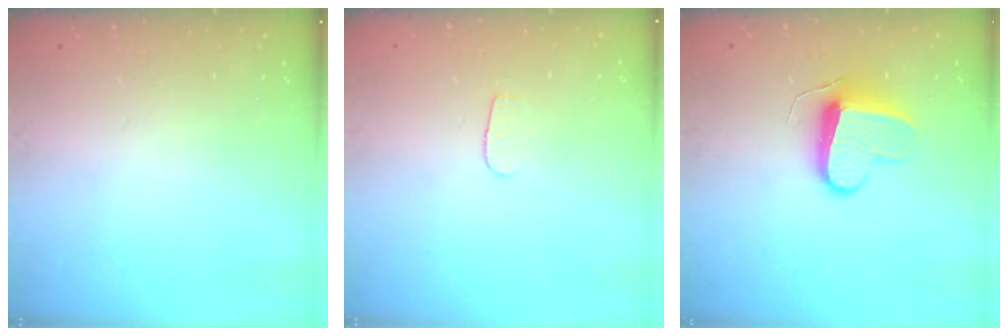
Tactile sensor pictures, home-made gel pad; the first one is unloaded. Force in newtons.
{"total": 3.7, "press": 3.7, "slide": 0.4}
{"total": 10.3, "press": 10.2, "slide": 1.2}